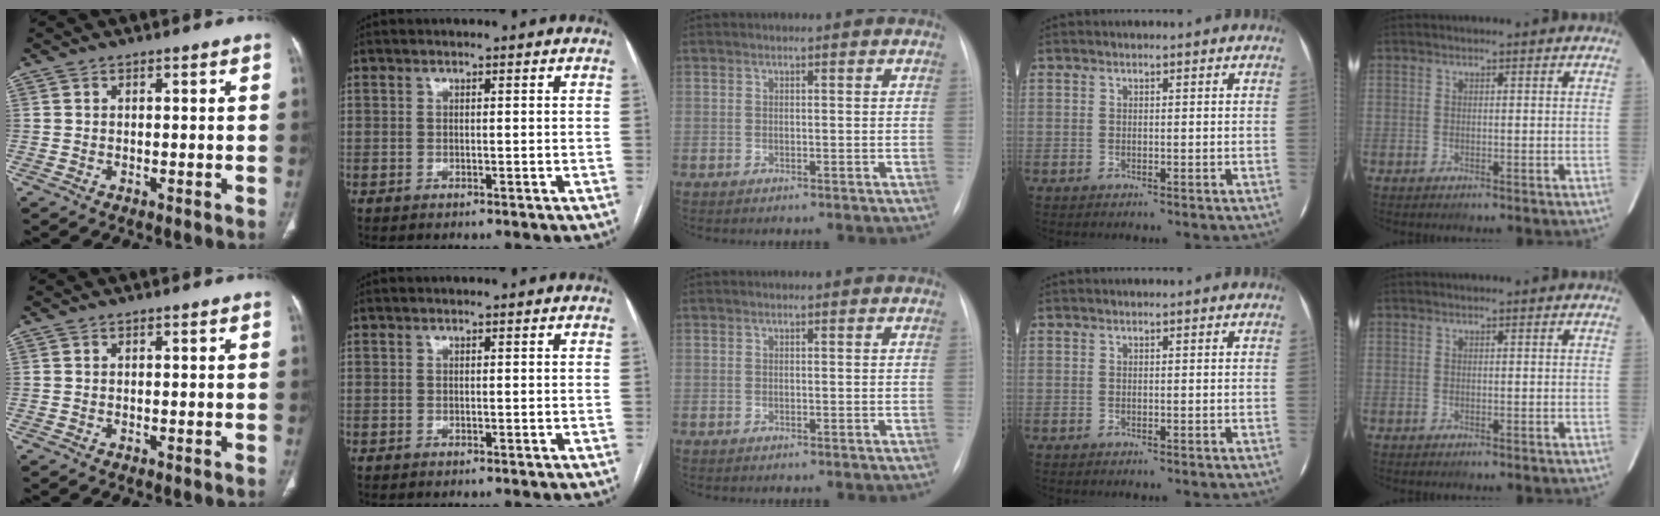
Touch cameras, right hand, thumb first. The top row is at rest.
{}